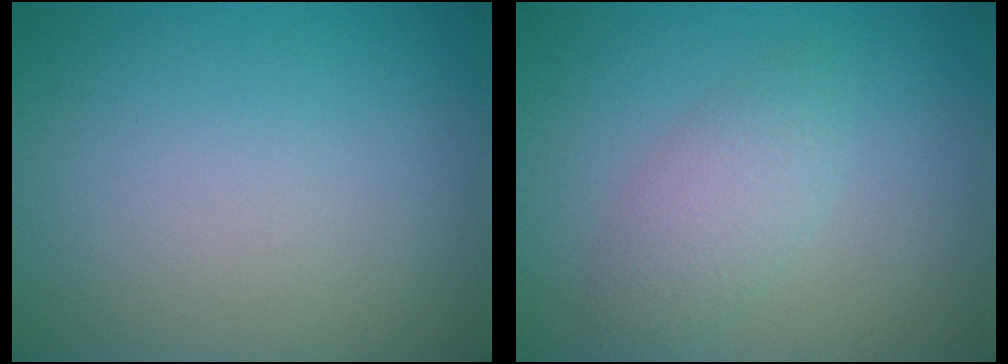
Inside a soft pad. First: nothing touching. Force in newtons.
{"total": 2.7, "press": 2.7, "slide": 0.1}